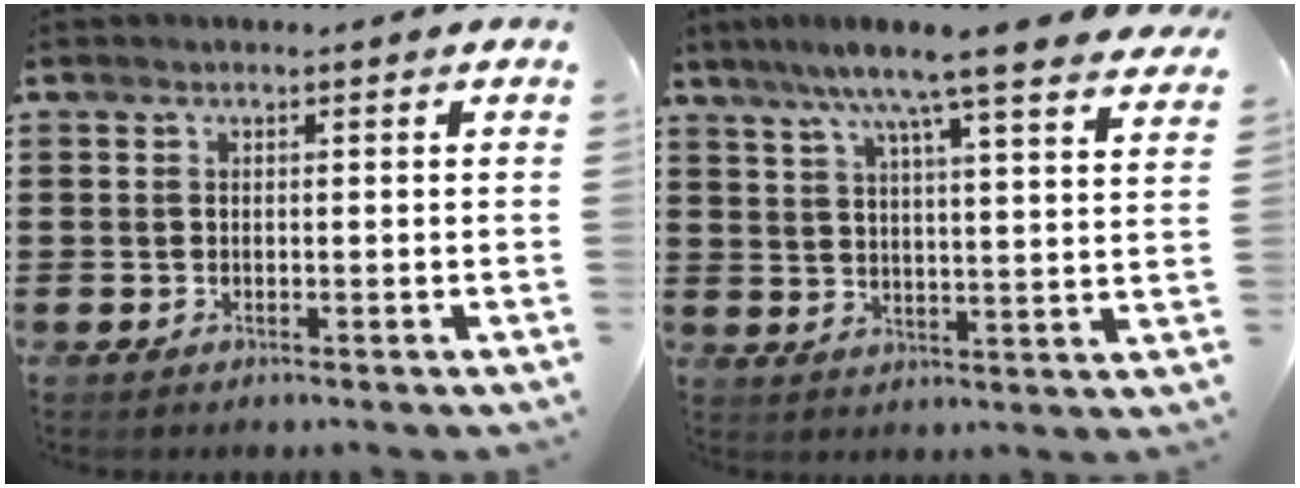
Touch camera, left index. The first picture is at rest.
{"total": 8.6, "force": [7.1, -0.5, 4.9], "torque": [-0.112, -0.037, 0.115]}